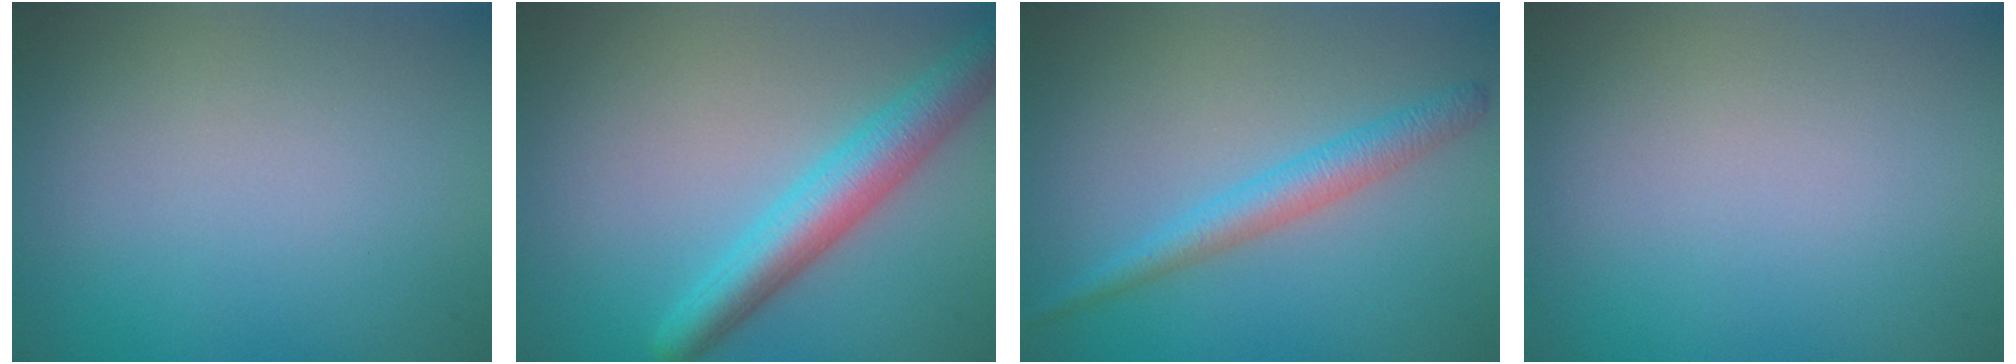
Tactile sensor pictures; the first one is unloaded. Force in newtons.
{"total": 4.9, "press": 4.9, "slide": 0.2}
{"total": 2.9, "press": 2.9, "slide": 0.0}
{"total": 0.0}